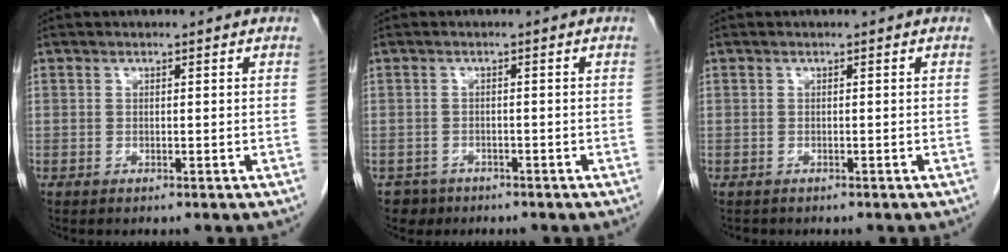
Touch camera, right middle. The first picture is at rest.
{"total": 2.3, "force": [-1.6, 1.6, -0.3], "torque": [0.000, 0.007, -0.026]}
{"total": 0.5, "force": [-0.5, 0.2, 0.0], "torque": [-0.012, -0.002, -0.009]}